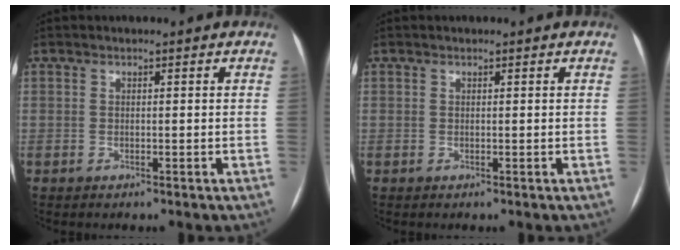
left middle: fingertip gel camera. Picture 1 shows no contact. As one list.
[{"total": 0.0}]